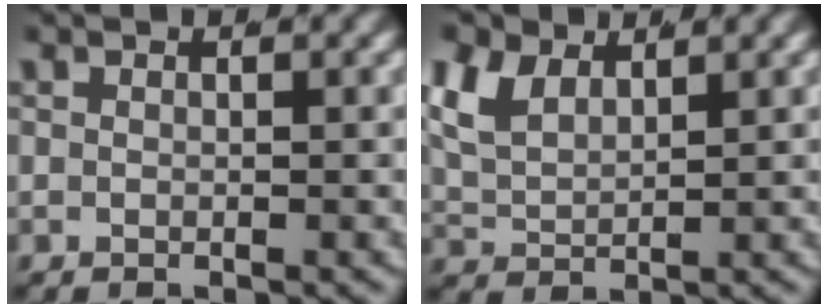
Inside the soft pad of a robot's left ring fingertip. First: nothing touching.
{"total": 4.5, "force": [1.7, 3.2, 2.8], "torque": [-0.091, -0.017, 0.046]}